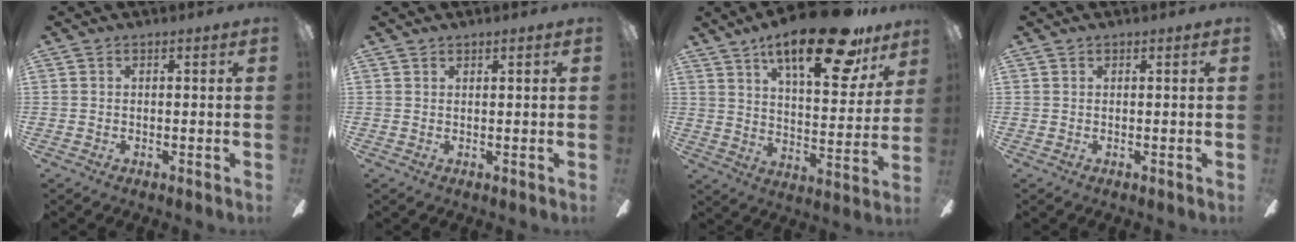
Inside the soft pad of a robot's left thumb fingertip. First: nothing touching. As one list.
[{"total": 0.8, "force": [0.6, 0.0, 0.4], "torque": [-0.009, 0.000, 0.011]}, {"total": 22.6, "force": [14.9, 7.6, 15.2], "torque": [-0.232, -0.081, 0.240]}, {"total": 0.0}]